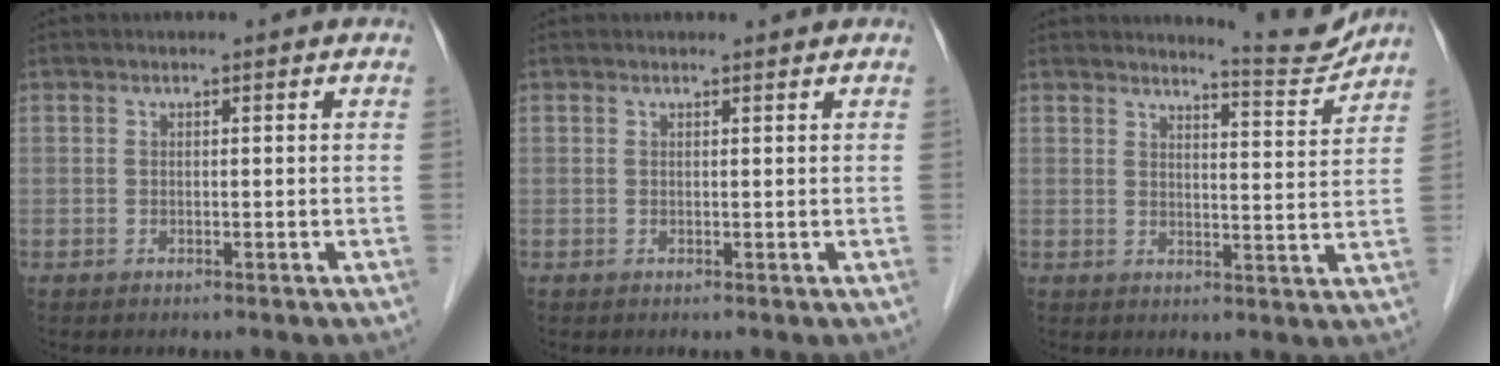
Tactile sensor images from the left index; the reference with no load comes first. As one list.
[{"total": 0.7, "force": [0.7, -0.1, 0.0], "torque": [-0.007, -0.001, 0.009]}, {"total": 5.5, "force": [5.4, -0.7, 0.0], "torque": [-0.018, -0.031, 0.073]}]